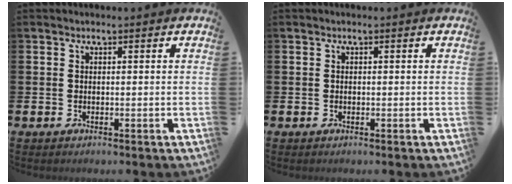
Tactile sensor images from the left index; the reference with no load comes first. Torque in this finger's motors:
{"motor_torque": [-0.27, -0.08, 0.01, -0.01]}